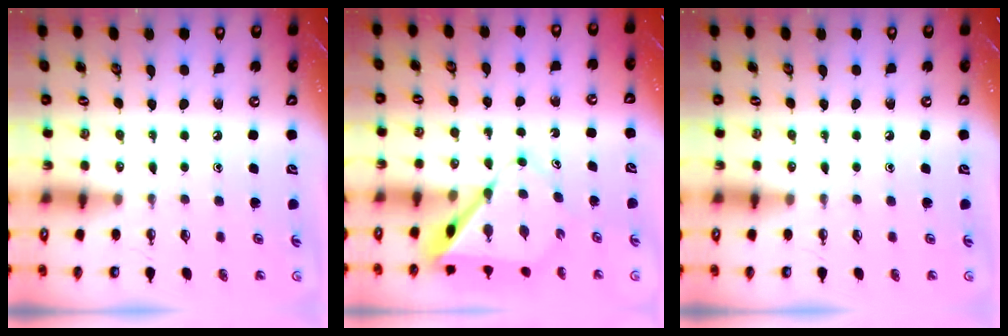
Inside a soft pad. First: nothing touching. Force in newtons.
{"total": 7.5, "press": 7.5, "slide": 0.7}
{"total": 0.0}